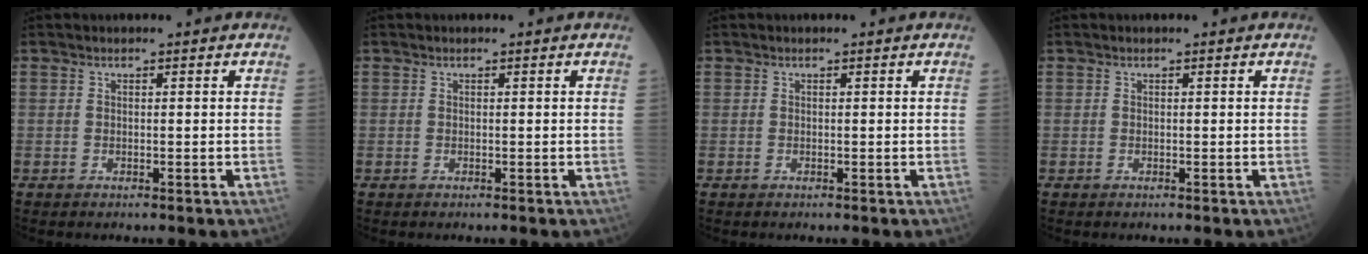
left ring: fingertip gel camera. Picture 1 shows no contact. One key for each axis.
{"total": 0.0}
{"total": 0.0}
{"total": 0.0}